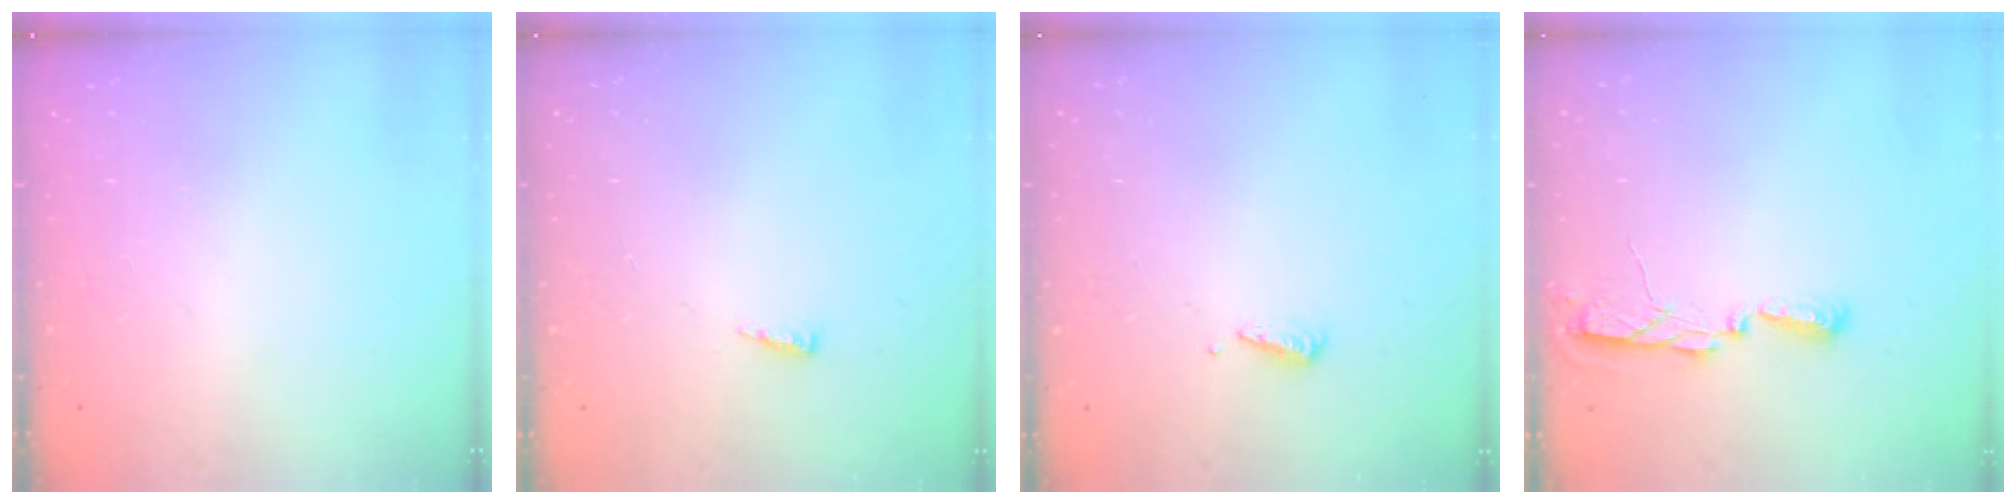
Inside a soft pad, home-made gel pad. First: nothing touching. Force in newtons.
{"total": 5.0, "press": 4.9, "slide": 0.9}
{"total": 2.9, "press": 2.9, "slide": 0.4}
{"total": 5.5, "press": 5.5, "slide": 0.6}